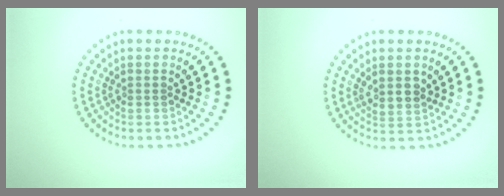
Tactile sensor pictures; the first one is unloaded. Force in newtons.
{"total": 1.9, "press": 1.8, "slide": 0.8}